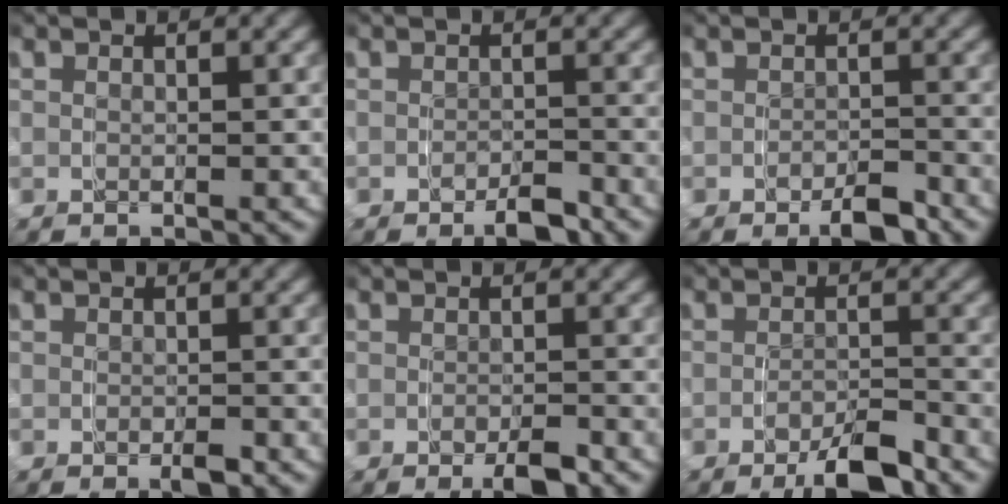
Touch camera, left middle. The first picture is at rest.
{"total": 1.5, "force": [-1.5, 0.2, 0.4], "torque": [0.000, 0.001, -0.028]}
{"total": 1.8, "force": [-1.6, 0.2, 0.7], "torque": [-0.005, 0.001, -0.031]}
{"total": 0.7, "force": [-0.6, 0.2, 0.4], "torque": [-0.005, -0.002, -0.010]}
{"total": 1.5, "force": [-1.2, 0.1, 0.9], "torque": [-0.010, -0.004, -0.019]}
{"total": 3.1, "force": [-2.5, 0.4, 1.7], "torque": [-0.020, -0.001, -0.047]}